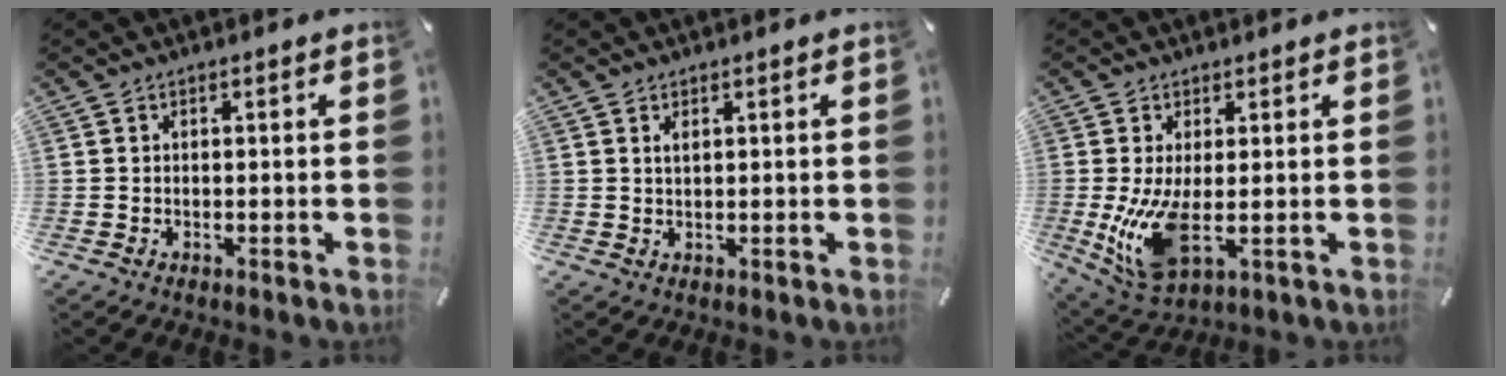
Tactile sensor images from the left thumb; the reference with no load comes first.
{"total": 1.4, "force": [0.6, 0.4, 1.1], "torque": [-0.024, 0.000, 0.011]}
{"total": 11.8, "force": [-0.1, 5.3, 10.5], "torque": [-0.218, -0.029, 0.004]}